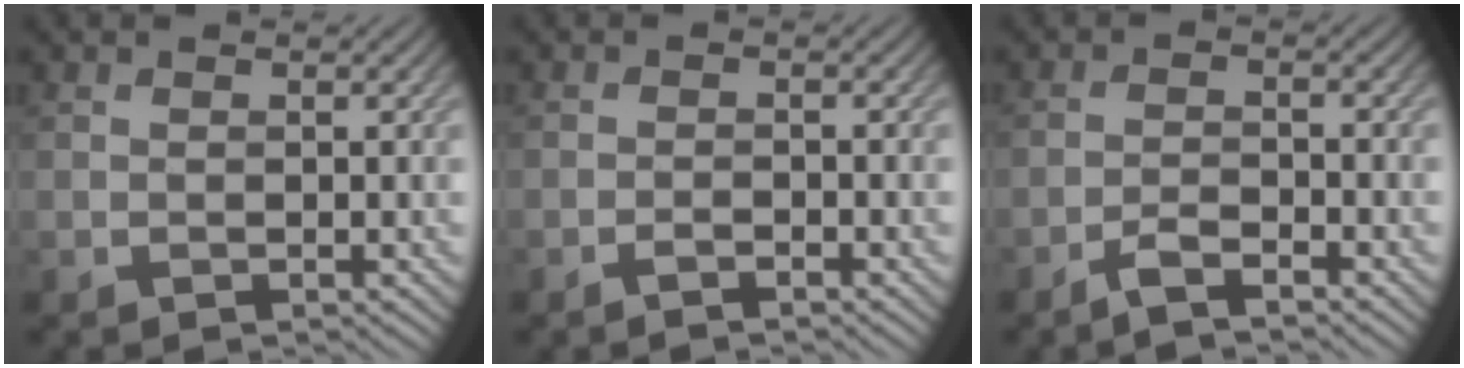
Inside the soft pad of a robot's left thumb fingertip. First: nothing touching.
{"total": 1.6, "force": [-1.3, 0.2, 0.9], "torque": [-0.015, 0.002, -0.027]}
{"total": 3.2, "force": [-2.5, 0.5, 1.8], "torque": [-0.037, 0.003, -0.054]}